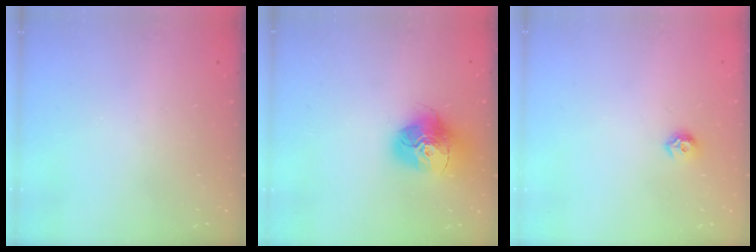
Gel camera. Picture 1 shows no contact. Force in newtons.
{"total": 16.5, "press": 16.4, "slide": 1.5}
{"total": 7.2, "press": 7.2, "slide": 1.0}